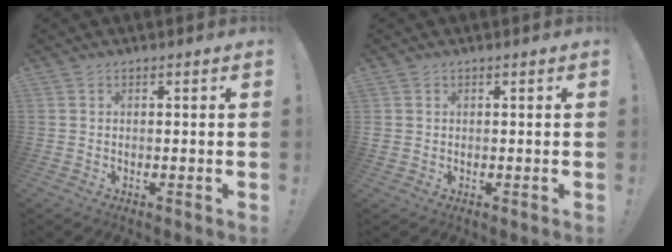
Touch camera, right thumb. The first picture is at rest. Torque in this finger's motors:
{"motor_torque": [0.01, 0.02, 0.08, 0.12, 0.01]}